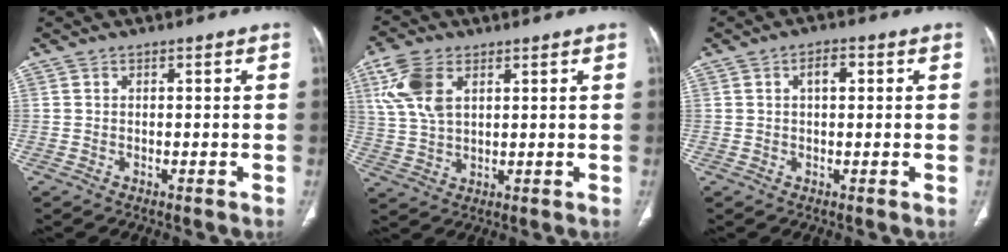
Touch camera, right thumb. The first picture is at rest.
{"total": 9.4, "force": [3.8, 5.3, 6.7], "torque": [-0.149, -0.001, 0.079]}
{"total": 3.0, "force": [0.8, 1.5, 2.5], "torque": [-0.041, 0.007, 0.012]}